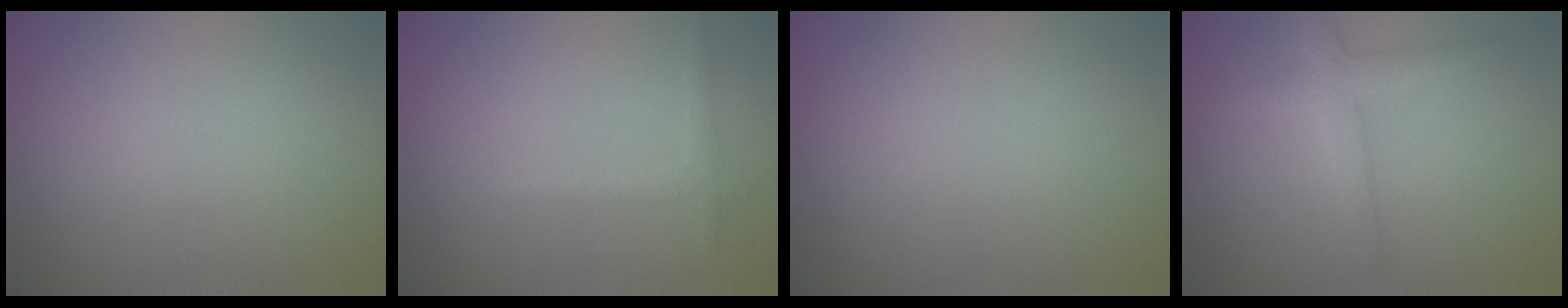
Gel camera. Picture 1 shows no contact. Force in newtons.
{"total": 1.3, "press": 1.3, "slide": 0.1}
{"total": 0.0}
{"total": 2.5, "press": 2.5, "slide": 0.2}